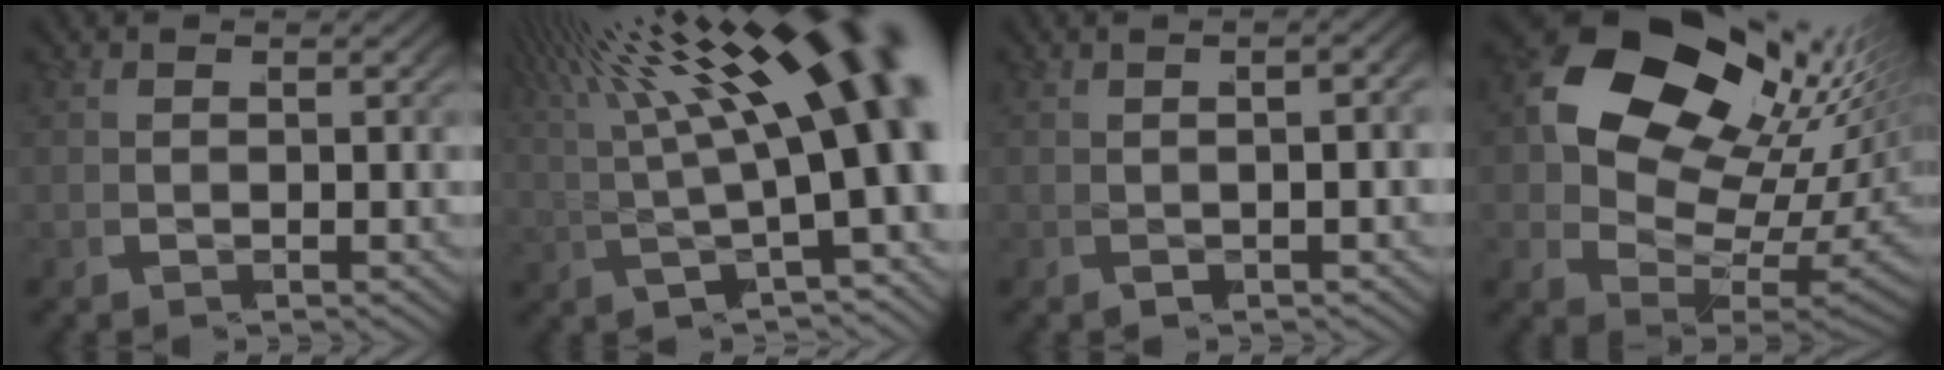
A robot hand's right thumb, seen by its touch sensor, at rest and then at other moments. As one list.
[{"total": 9.9, "force": [2.7, 4.2, 8.5], "torque": [-0.117, 0.012, 0.036]}, {"total": 5.3, "force": [0.9, 2.7, 4.4], "torque": [-0.047, 0.023, 0.001]}, {"total": 15.4, "force": [3.0, 10.5, 10.8], "torque": [-0.217, -0.028, 0.049]}]